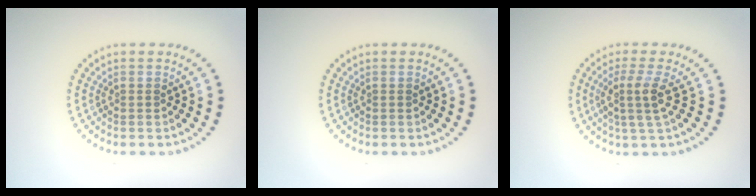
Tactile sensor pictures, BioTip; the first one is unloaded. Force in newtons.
{"total": 0.0}
{"total": 2.8, "press": 2.2, "slide": 1.8}